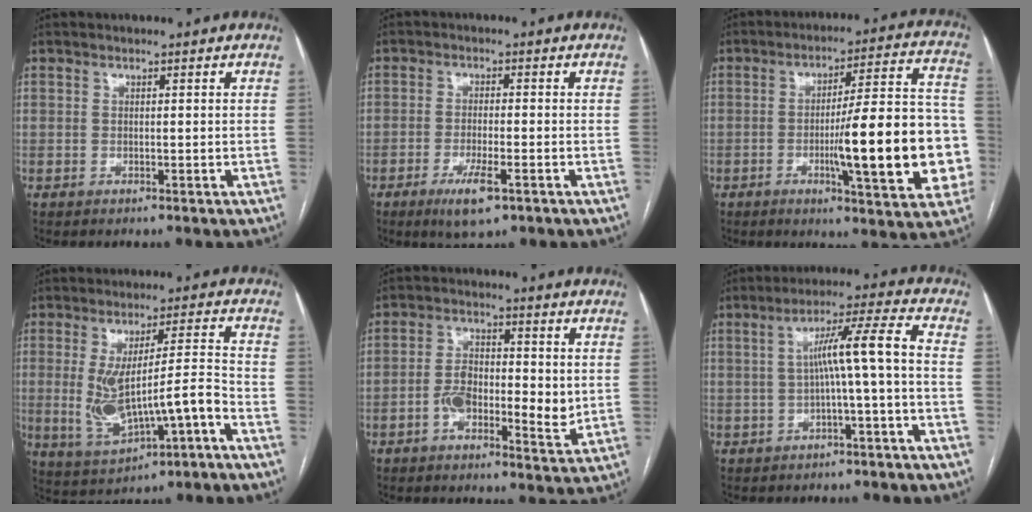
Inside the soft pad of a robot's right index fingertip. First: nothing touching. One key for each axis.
{"total": 5.8, "fx": -3.2, "fy": 1.1, "fz": 4.8, "tx": -0.091, "ty": -0.010, "tz": -0.050}
{"total": 19.5, "fx": -4.0, "fy": 3.0, "fz": 18.9, "tx": -0.222, "ty": 0.022, "tz": -0.051}
{"total": 11.3, "fx": -3.0, "fy": 2.2, "fz": 10.7, "tx": -0.203, "ty": 0.012, "tz": -0.034}
{"total": 8.4, "fx": -1.3, "fy": 3.5, "fz": 7.6, "tx": -0.134, "ty": 0.006, "tz": -0.025}
{"total": 7.8, "fx": -1.0, "fy": -0.7, "fz": 7.7, "tx": -0.124, "ty": 0.028, "tz": -0.010}